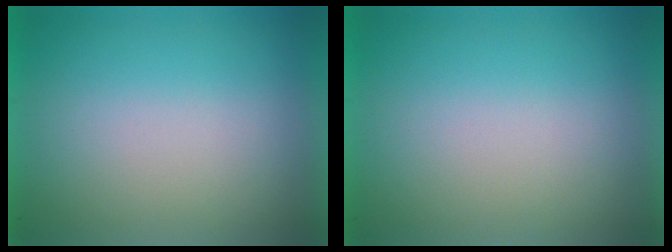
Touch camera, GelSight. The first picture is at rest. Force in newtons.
{"total": 0.0}